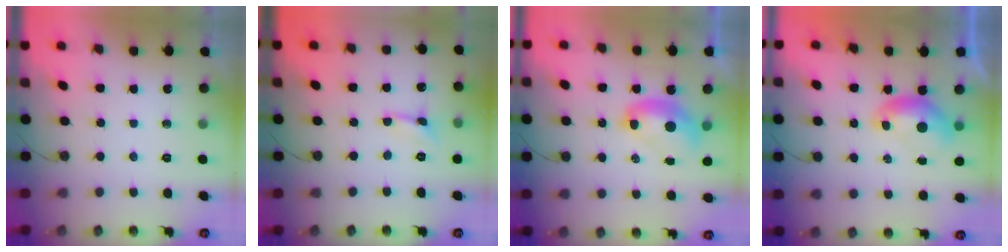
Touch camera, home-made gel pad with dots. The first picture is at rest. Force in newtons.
{"total": 0.0}
{"total": 2.7, "press": 2.7, "slide": 0.1}
{"total": 0.0}